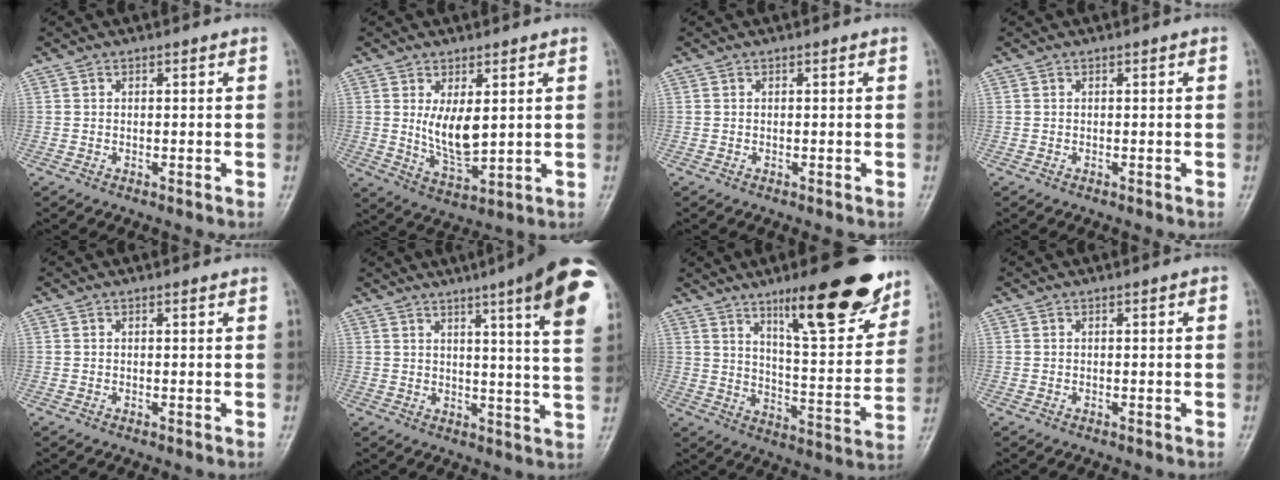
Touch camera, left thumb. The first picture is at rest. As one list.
[{"total": 7.4, "force": [1.6, 3.4, 6.4], "torque": [-0.103, -0.028, 0.043]}, {"total": 0.0}, {"total": 0.0}, {"total": 0.0}, {"total": 17.6, "force": [9.3, 1.7, 14.9], "torque": [-0.176, -0.034, 0.105]}, {"total": 20.9, "force": [13.2, 5.5, 15.3], "torque": [-0.175, -0.067, 0.203]}, {"total": 0.9, "force": [0.2, 0.2, 0.8], "torque": [-0.013, 0.002, 0.002]}]